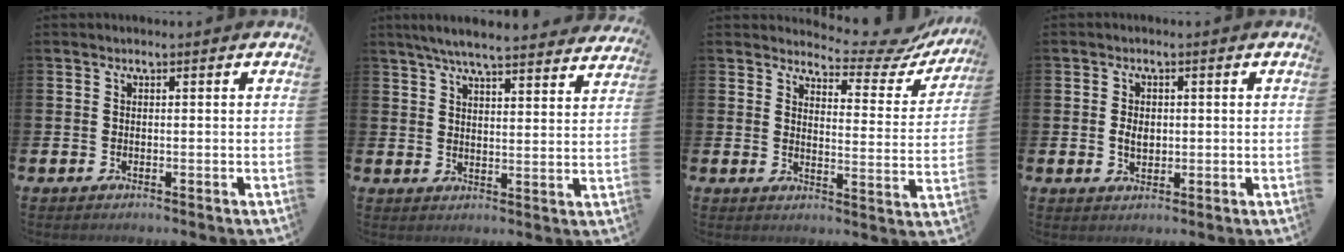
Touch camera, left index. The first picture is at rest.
{"total": 6.3, "force": [6.0, 0.4, 2.0], "torque": [-0.054, -0.030, 0.105]}
{"total": 6.1, "force": [5.8, 1.5, 1.5], "torque": [-0.028, -0.049, 0.093]}
{"total": 2.5, "force": [0.1, 1.8, 1.8], "torque": [-0.015, 0.000, -0.004]}